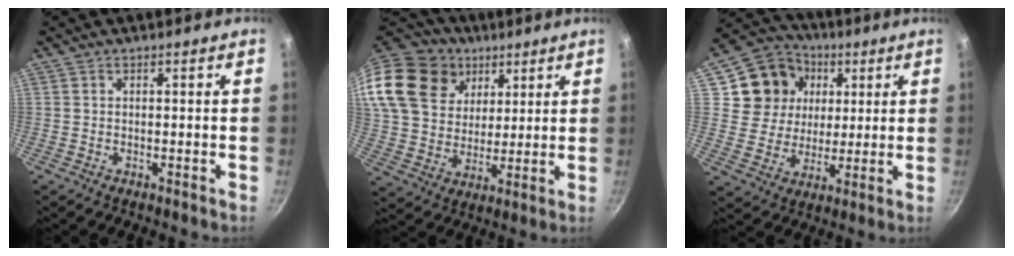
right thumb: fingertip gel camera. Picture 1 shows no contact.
{"total": 24.9, "force": [12.6, 18.2, 11.5], "torque": [-0.237, 0.001, 0.238]}
{"total": 14.4, "force": [4.4, 12.6, 5.4], "torque": [-0.078, 0.003, 0.075]}